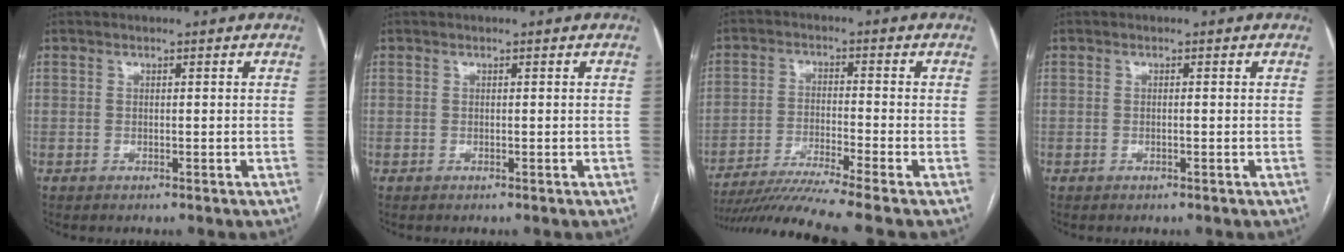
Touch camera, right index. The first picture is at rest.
{"total": 0.0}
{"total": 10.8, "force": [-9.2, -2.8, 4.9], "torque": [-0.070, -0.025, -0.157]}
{"total": 0.0}